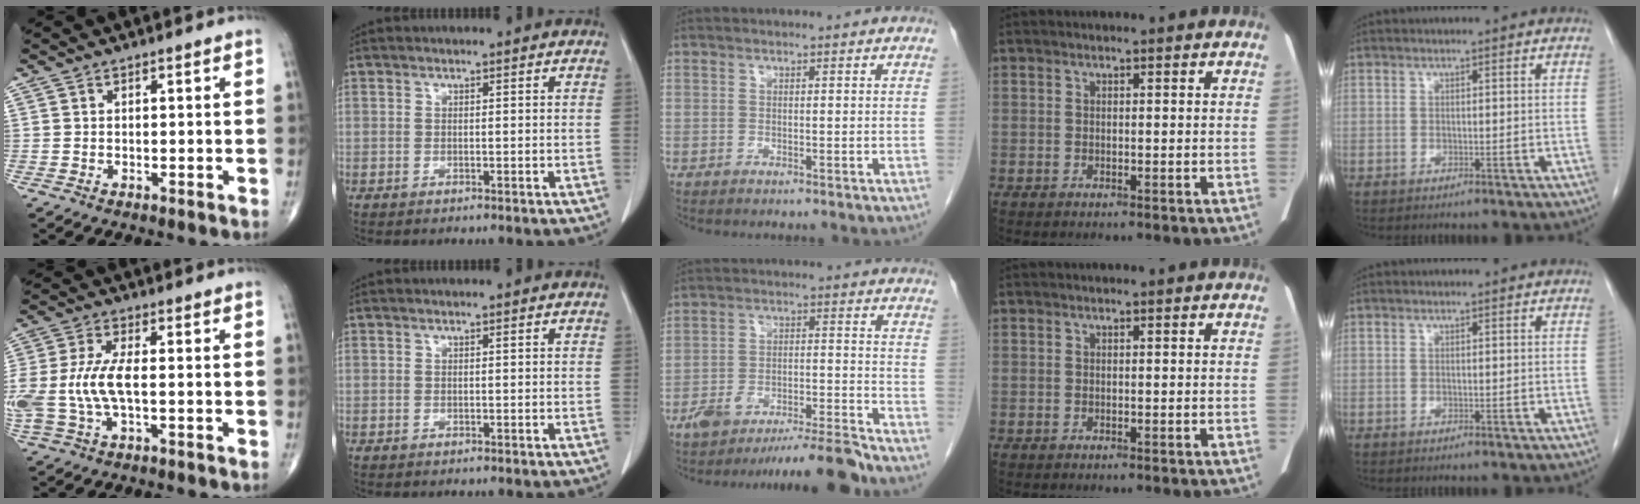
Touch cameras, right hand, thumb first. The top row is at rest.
{"thumb": {"total": 10.8, "force": [-0.9, 4.5, 9.8], "torque": [-0.246, 0.010, -0.014]}, "middle": {"total": 9.2, "force": [-8.4, -0.6, 3.6], "torque": [-0.047, 0.011, -0.141]}}